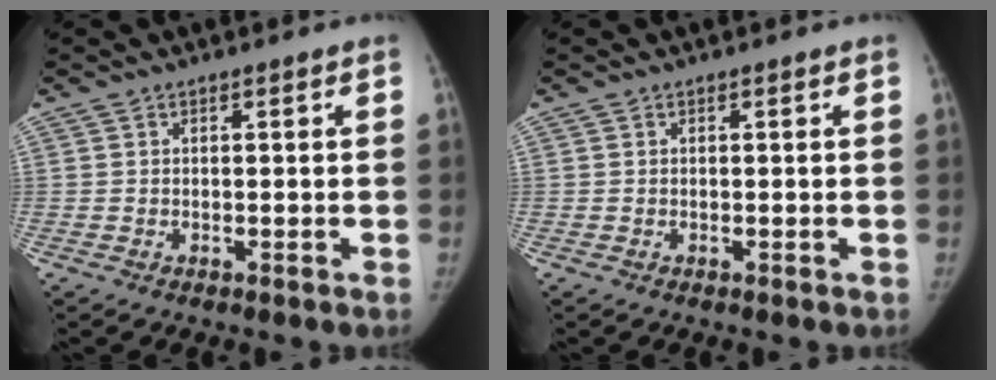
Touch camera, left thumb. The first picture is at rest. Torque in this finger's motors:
{"motor_torque": [-0.01, -0.02, 0.16, 0.00, 0.00]}